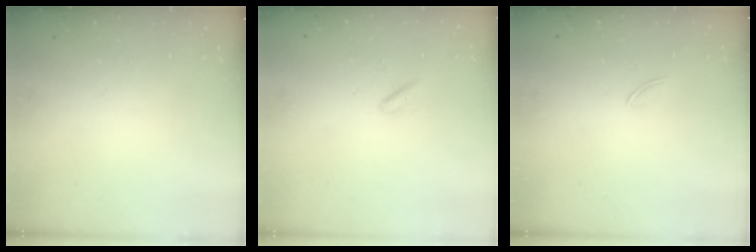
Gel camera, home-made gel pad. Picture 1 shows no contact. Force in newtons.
{"total": 2.1, "press": 2.0, "slide": 0.8}
{"total": 1.7, "press": 1.7, "slide": 0.5}